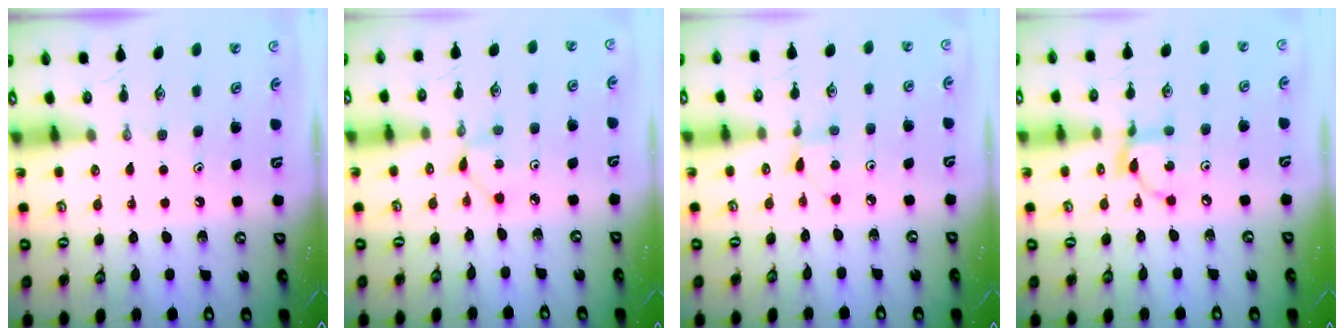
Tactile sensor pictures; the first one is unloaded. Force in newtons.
{"total": 1.7, "press": 1.6, "slide": 0.2}
{"total": 1.9, "press": 1.9, "slide": 0.3}
{"total": 6.3, "press": 6.3, "slide": 0.2}